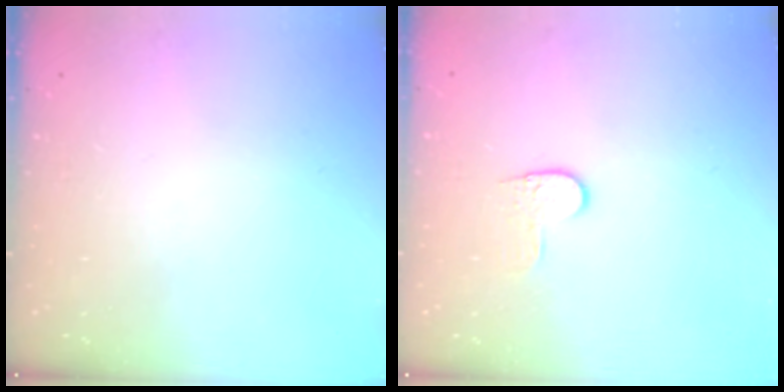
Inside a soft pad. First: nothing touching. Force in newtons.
{"total": 5.3, "press": 5.2, "slide": 0.5}